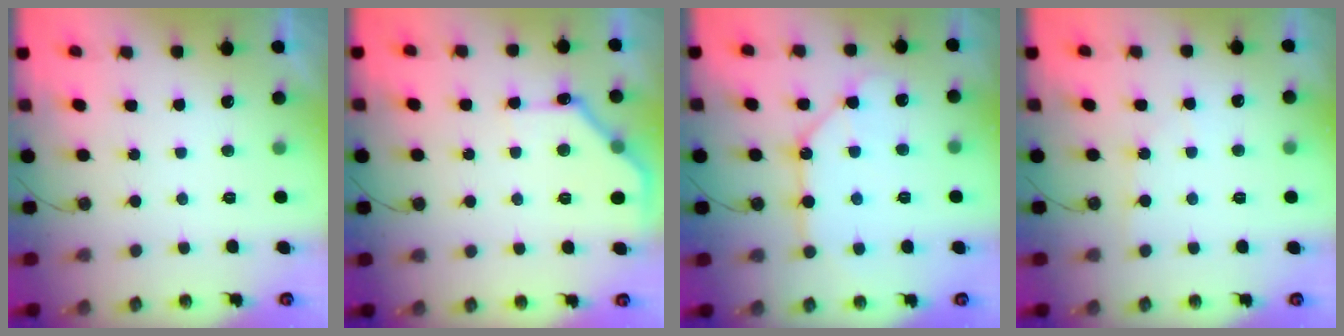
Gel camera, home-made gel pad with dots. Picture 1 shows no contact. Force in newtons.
{"total": 11.9, "press": 11.9, "slide": 0.6}
{"total": 11.3, "press": 11.3, "slide": 1.0}
{"total": 3.2, "press": 3.1, "slide": 0.4}